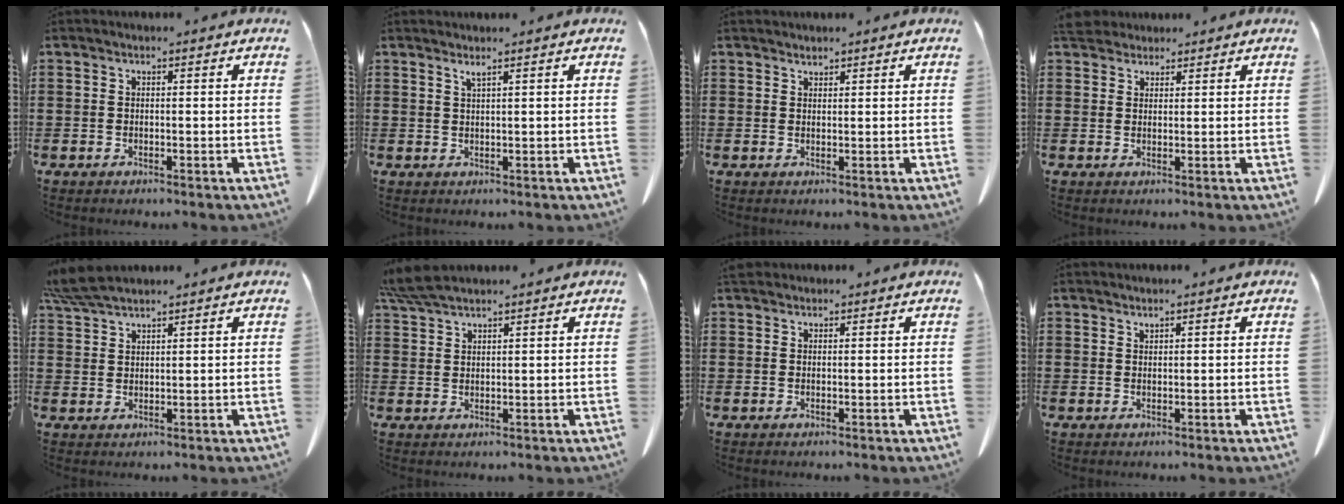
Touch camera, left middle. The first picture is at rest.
{"total": 1.2, "force": [0.9, -0.2, 0.7], "torque": [-0.014, -0.004, 0.019]}
{"total": 1.2, "force": [1.2, 0.2, 0.0], "torque": [-0.003, -0.002, 0.025]}
{"total": 3.6, "force": [3.3, 1.1, 1.0], "torque": [-0.030, -0.003, 0.065]}
{"total": 5.1, "force": [4.5, 0.6, 2.4], "torque": [-0.060, -0.007, 0.086]}
{"total": 4.5, "force": [3.9, 0.5, 2.2], "torque": [-0.055, -0.005, 0.075]}
{"total": 1.3, "force": [1.2, 0.5, 0.4], "torque": [-0.012, 0.002, 0.024]}
{"total": 0.9, "force": [0.9, 0.0, 0.1], "torque": [-0.004, -0.004, 0.018]}